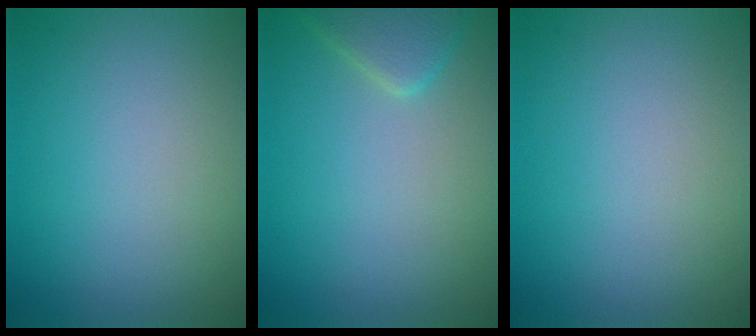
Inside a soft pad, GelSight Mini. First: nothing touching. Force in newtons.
{"total": 2.4, "press": 2.3, "slide": 0.1}
{"total": 0.0}